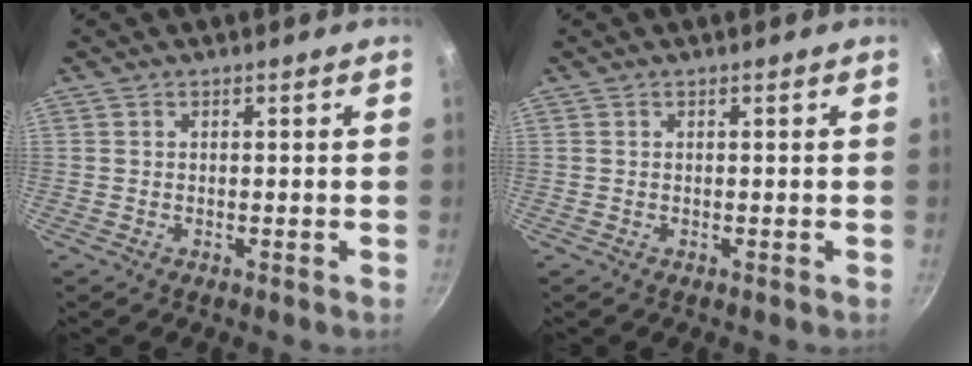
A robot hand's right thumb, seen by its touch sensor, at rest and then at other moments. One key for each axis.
{"total": 0.0}